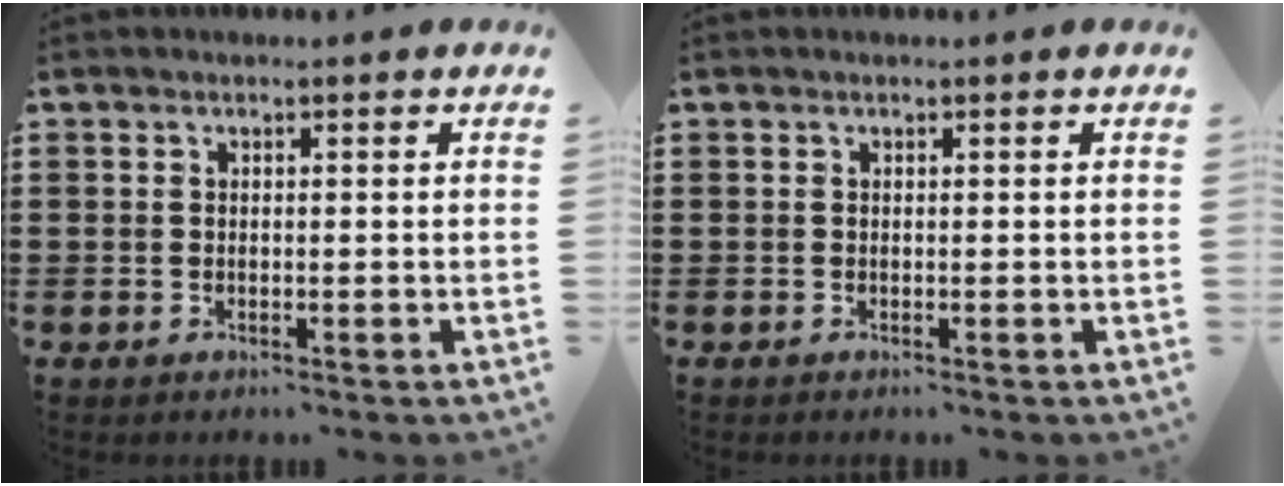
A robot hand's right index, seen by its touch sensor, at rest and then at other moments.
{"total": 0.0}